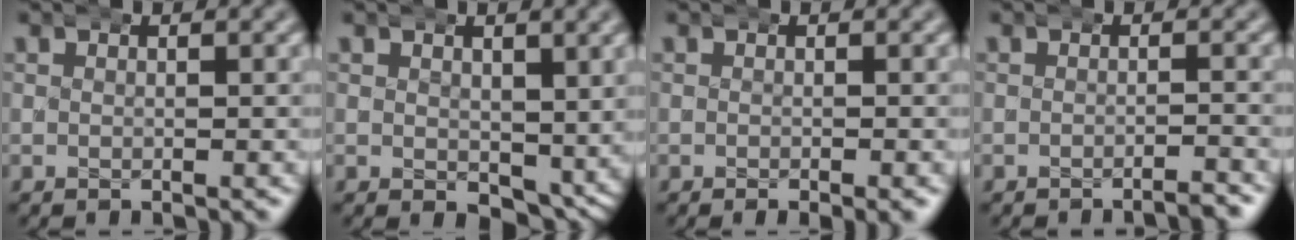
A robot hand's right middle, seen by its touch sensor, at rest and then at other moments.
{"total": 2.7, "force": [-0.4, 1.7, 2.1], "torque": [-0.025, -0.019, 0.000]}
{"total": 1.1, "force": [-0.6, 0.2, 1.0], "torque": [-0.011, -0.001, -0.010]}
{"total": 1.4, "force": [-1.4, 0.0, 0.5], "torque": [-0.004, 0.009, -0.030]}